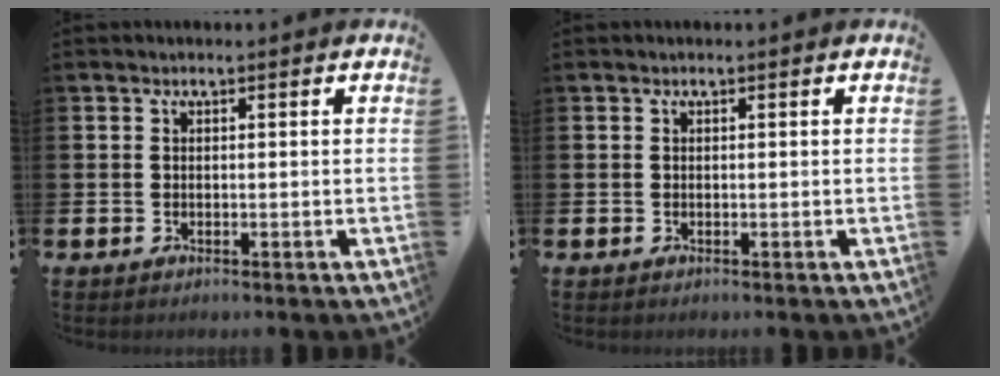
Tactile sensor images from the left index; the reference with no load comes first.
{"total": 0.0}